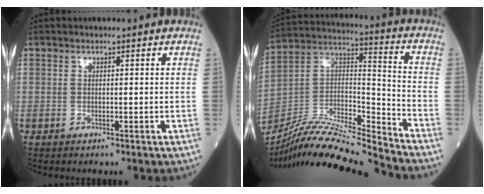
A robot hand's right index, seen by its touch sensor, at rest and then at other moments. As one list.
[{"total": 19.3, "force": [-18.2, -0.4, 6.5], "torque": [-0.127, 0.022, -0.324]}]